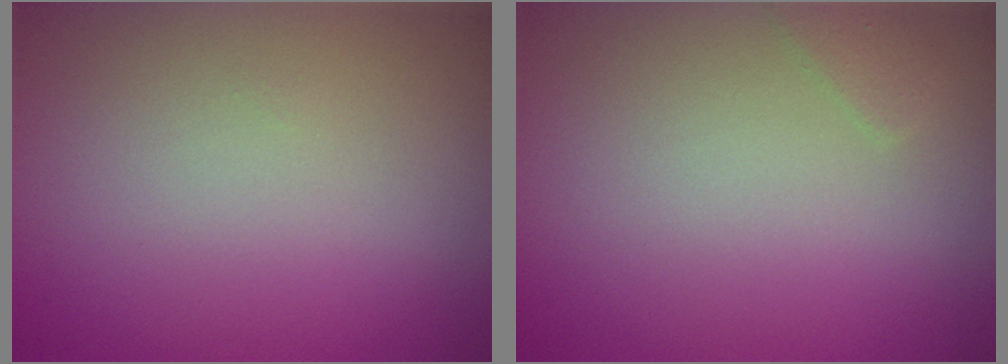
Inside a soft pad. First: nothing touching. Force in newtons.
{"total": 0.6, "press": 0.6, "slide": 0.1}